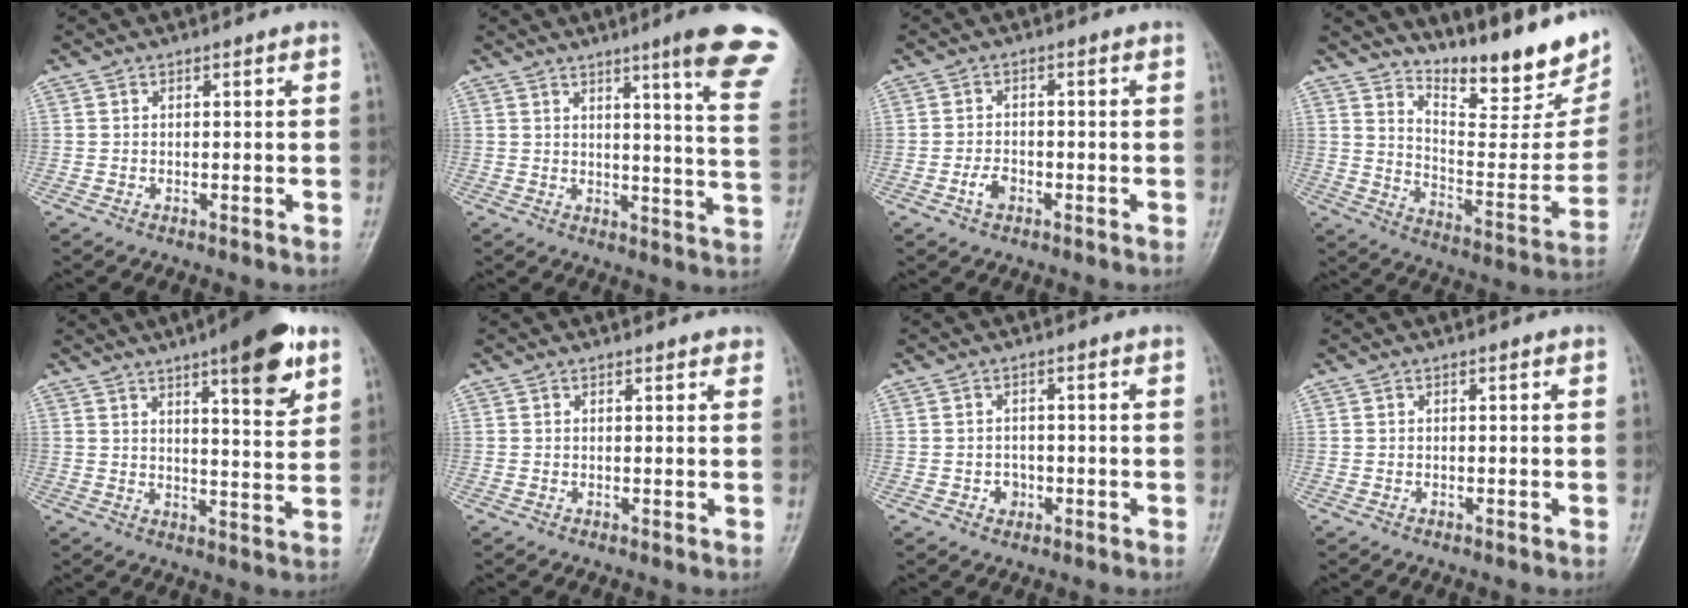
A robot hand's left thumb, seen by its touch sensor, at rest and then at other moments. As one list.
[{"total": 16.2, "force": [10.3, 0.6, 12.4], "torque": [-0.135, -0.059, 0.113]}, {"total": 2.8, "force": [-1.4, 1.7, 1.8], "torque": [-0.031, 0.011, -0.025]}, {"total": 20.8, "force": [15.8, 7.0, 11.5], "torque": [-0.123, -0.106, 0.231]}, {"total": 12.8, "force": [7.3, 3.1, 10.1], "torque": [-0.121, -0.036, 0.099]}, {"total": 1.3, "force": [1.1, 0.4, 0.4], "torque": [0.000, -0.002, 0.011]}, {"total": 2.3, "force": [-0.8, 2.0, 0.9], "torque": [0.000, 0.006, -0.009]}, {"total": 0.0}]